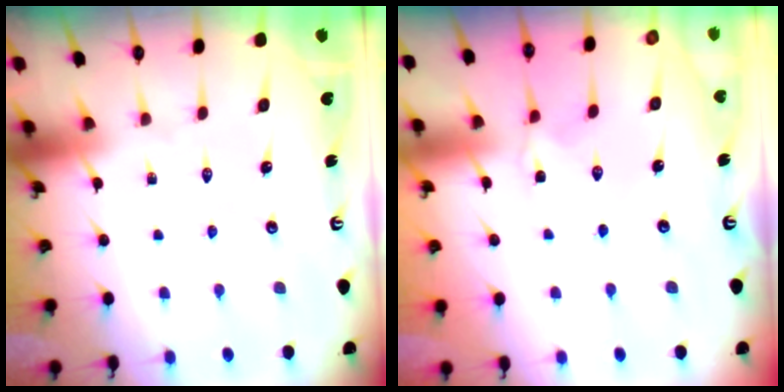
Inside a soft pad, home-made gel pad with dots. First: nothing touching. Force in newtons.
{"total": 1.3, "press": 1.3, "slide": 0.3}